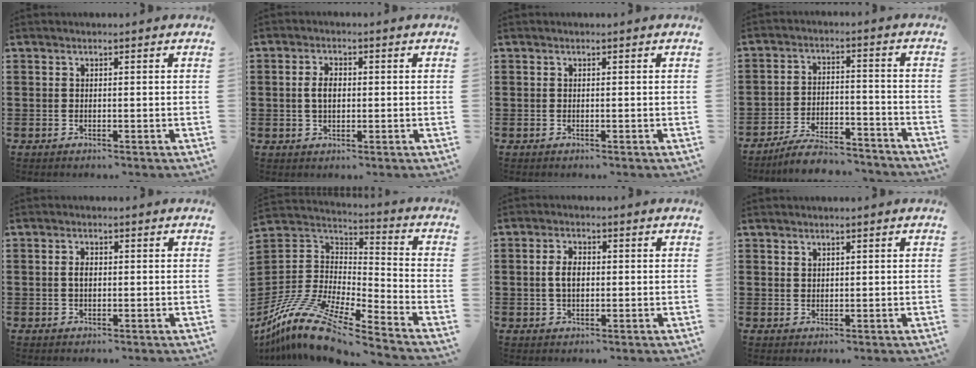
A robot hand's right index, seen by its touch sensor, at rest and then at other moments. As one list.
[{"total": 3.2, "force": [0.1, 1.8, 2.7], "torque": [-0.054, 0.006, 0.002]}, {"total": 0.0}, {"total": 6.4, "force": [-6.1, 0.7, 1.9], "torque": [-0.033, 0.010, -0.115]}, {"total": 1.9, "force": [0.1, 1.0, 1.6], "torque": [-0.033, 0.005, 0.001]}, {"total": 13.5, "force": [-10.7, 2.8, 7.8], "torque": [-0.184, 0.009, -0.214]}, {"total": 3.6, "force": [0.1, 2.0, 3.0], "torque": [-0.068, 0.004, -0.001]}, {"total": 1.3, "force": [1.0, 0.7, 0.2], "torque": [-0.004, 0.002, 0.020]}]